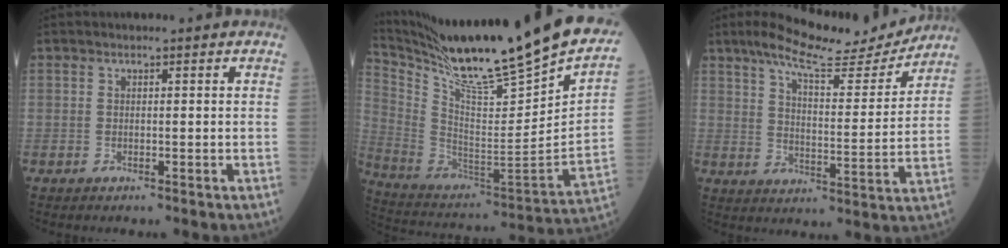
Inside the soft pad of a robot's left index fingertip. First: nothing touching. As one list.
[{"total": 32.1, "force": [26.3, 1.9, 18.4], "torque": [-0.326, -0.080, 0.395]}, {"total": 13.0, "force": [11.7, 1.4, 5.4], "torque": [-0.093, -0.007, 0.174]}]